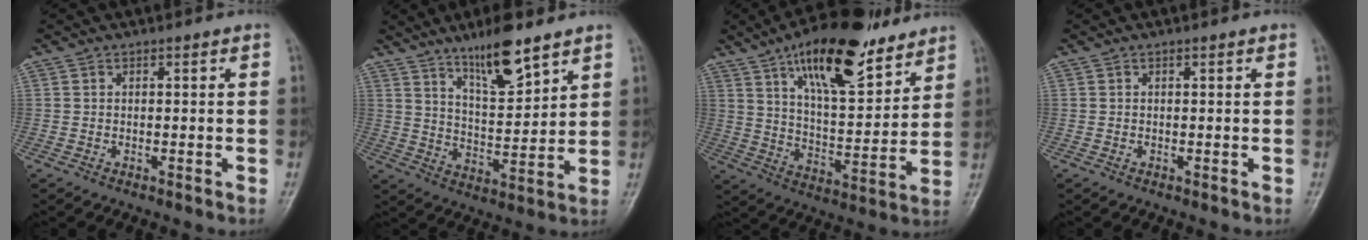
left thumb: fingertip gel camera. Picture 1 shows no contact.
{"total": 11.3, "force": [8.0, 2.8, 7.5], "torque": [-0.113, -0.055, 0.145]}
{"total": 20.3, "force": [13.1, 7.5, 13.6], "torque": [-0.185, -0.061, 0.221]}
{"total": 0.0}